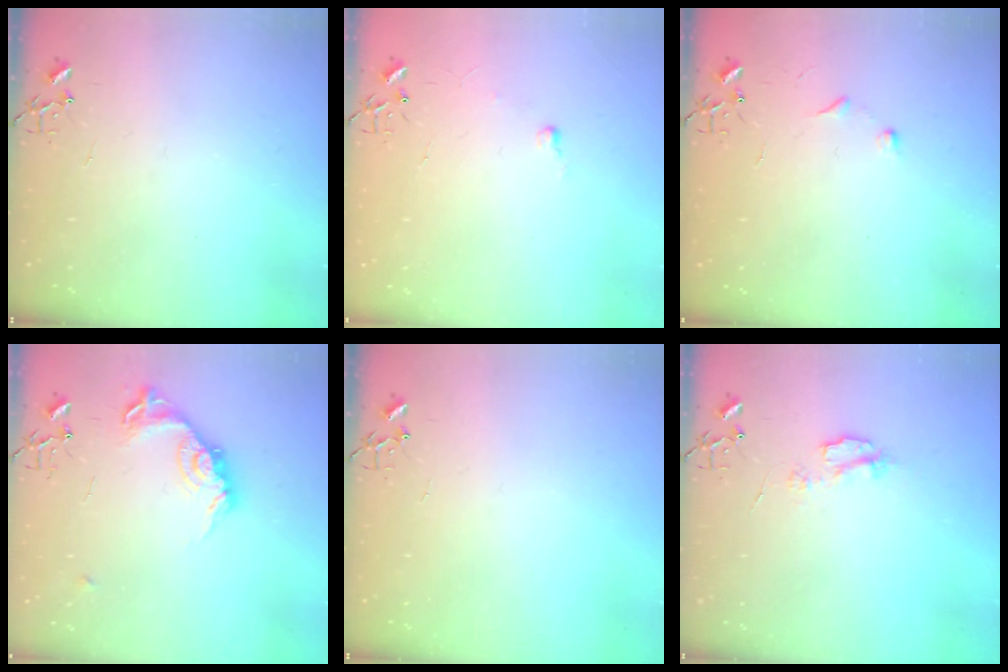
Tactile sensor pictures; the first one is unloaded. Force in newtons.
{"total": 4.0, "press": 4.0, "slide": 0.6}
{"total": 4.3, "press": 4.3, "slide": 0.6}
{"total": 15.0, "press": 15.0, "slide": 0.7}
{"total": 0.0}
{"total": 5.1, "press": 5.0, "slide": 0.7}